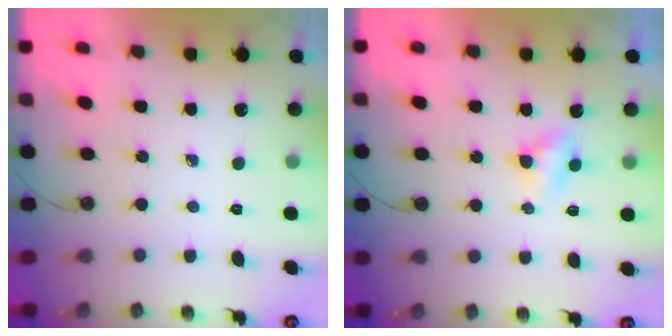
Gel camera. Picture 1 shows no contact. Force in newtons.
{"total": 3.0, "press": 3.0, "slide": 0.3}